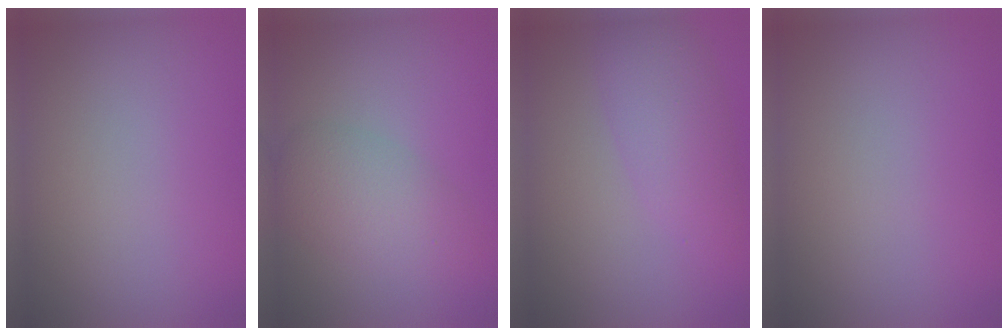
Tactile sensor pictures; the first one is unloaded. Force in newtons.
{"total": 4.0, "press": 4.0, "slide": 0.3}
{"total": 3.8, "press": 3.8, "slide": 0.1}
{"total": 0.0}